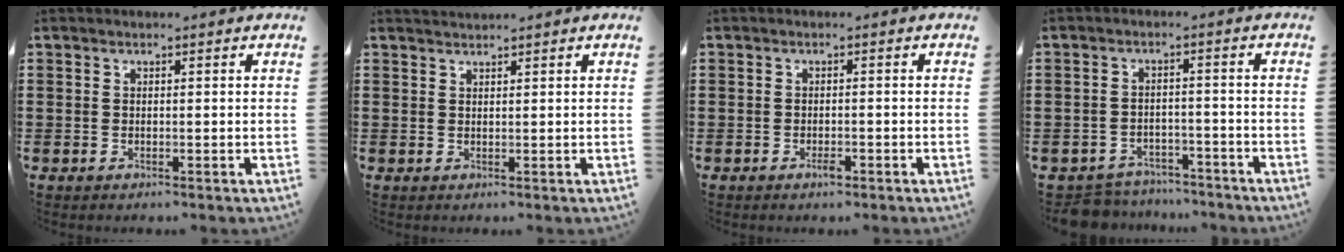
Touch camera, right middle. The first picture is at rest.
{"total": 1.0, "force": [1.0, 0.0, 0.0], "torque": [-0.002, 0.000, 0.020]}
{"total": 1.3, "force": [-0.7, 0.5, 0.9], "torque": [-0.020, -0.003, -0.013]}
{"total": 4.2, "force": [-4.1, 0.9, -0.1], "torque": [-0.013, 0.002, -0.090]}